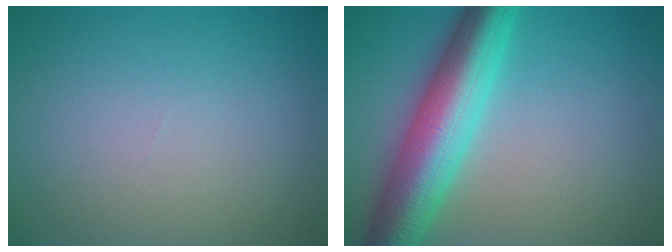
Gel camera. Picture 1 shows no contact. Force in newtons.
{"total": 9.0, "press": 9.0, "slide": 0.3}